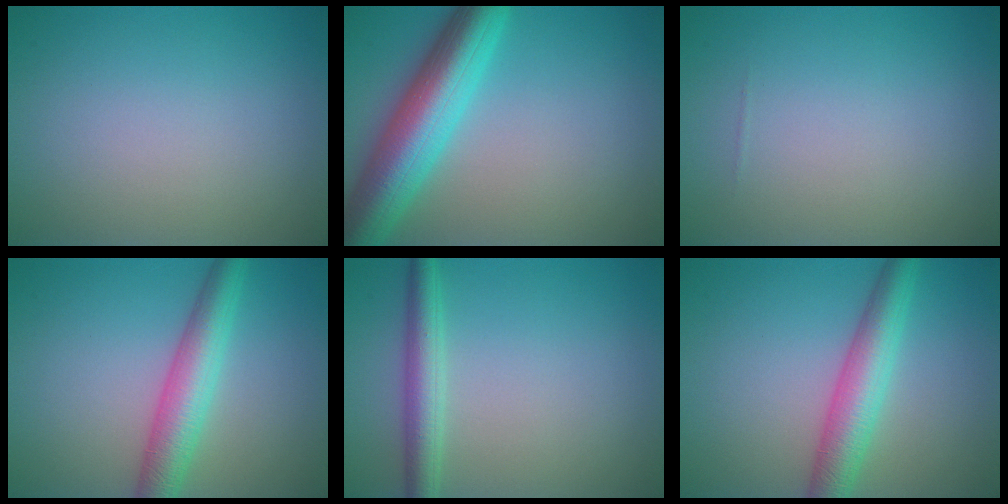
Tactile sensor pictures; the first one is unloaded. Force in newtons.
{"total": 8.7, "press": 8.7, "slide": 0.4}
{"total": 0.0}
{"total": 5.0, "press": 5.0, "slide": 0.1}
{"total": 3.2, "press": 3.2, "slide": 0.2}
{"total": 5.0, "press": 5.0, "slide": 0.1}